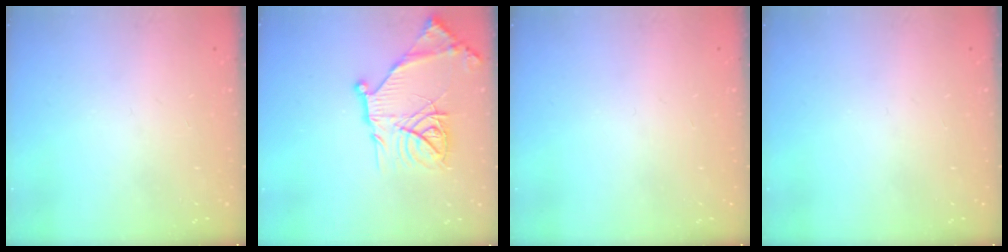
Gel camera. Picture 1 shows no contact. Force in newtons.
{"total": 20.2, "press": 20.1, "slide": 1.9}
{"total": 0.0}
{"total": 0.0}